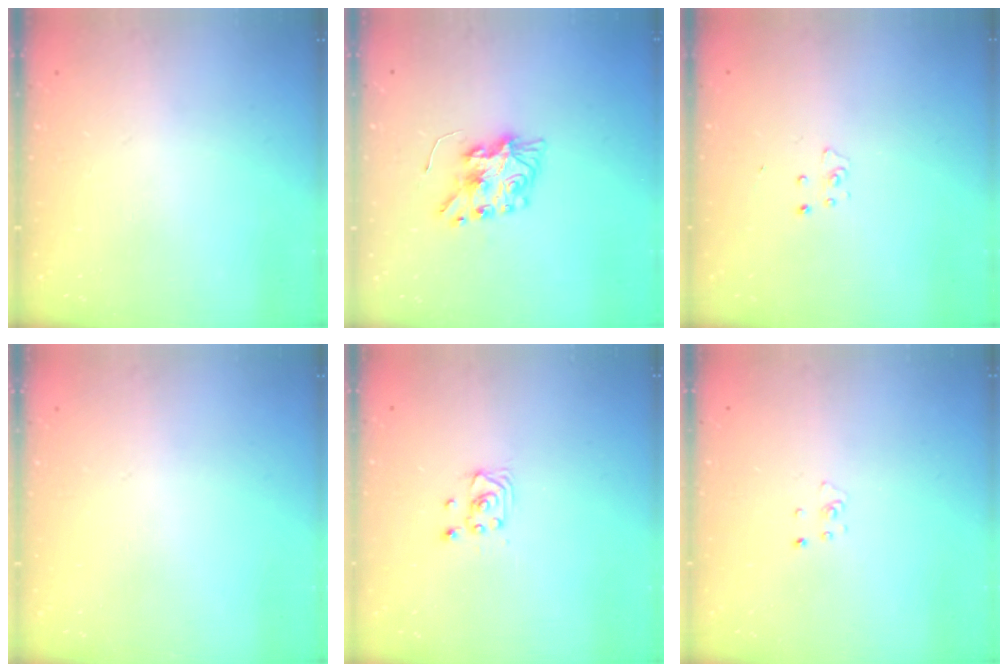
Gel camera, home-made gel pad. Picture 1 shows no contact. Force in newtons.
{"total": 7.7, "press": 7.7, "slide": 0.3}
{"total": 2.6, "press": 2.6, "slide": 0.2}
{"total": 0.0}
{"total": 2.6, "press": 2.6, "slide": 0.2}
{"total": 2.6, "press": 2.6, "slide": 0.3}